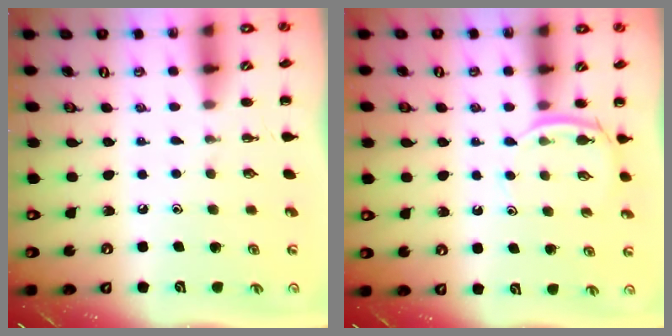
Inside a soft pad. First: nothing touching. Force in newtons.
{"total": 4.4, "press": 4.1, "slide": 1.5}